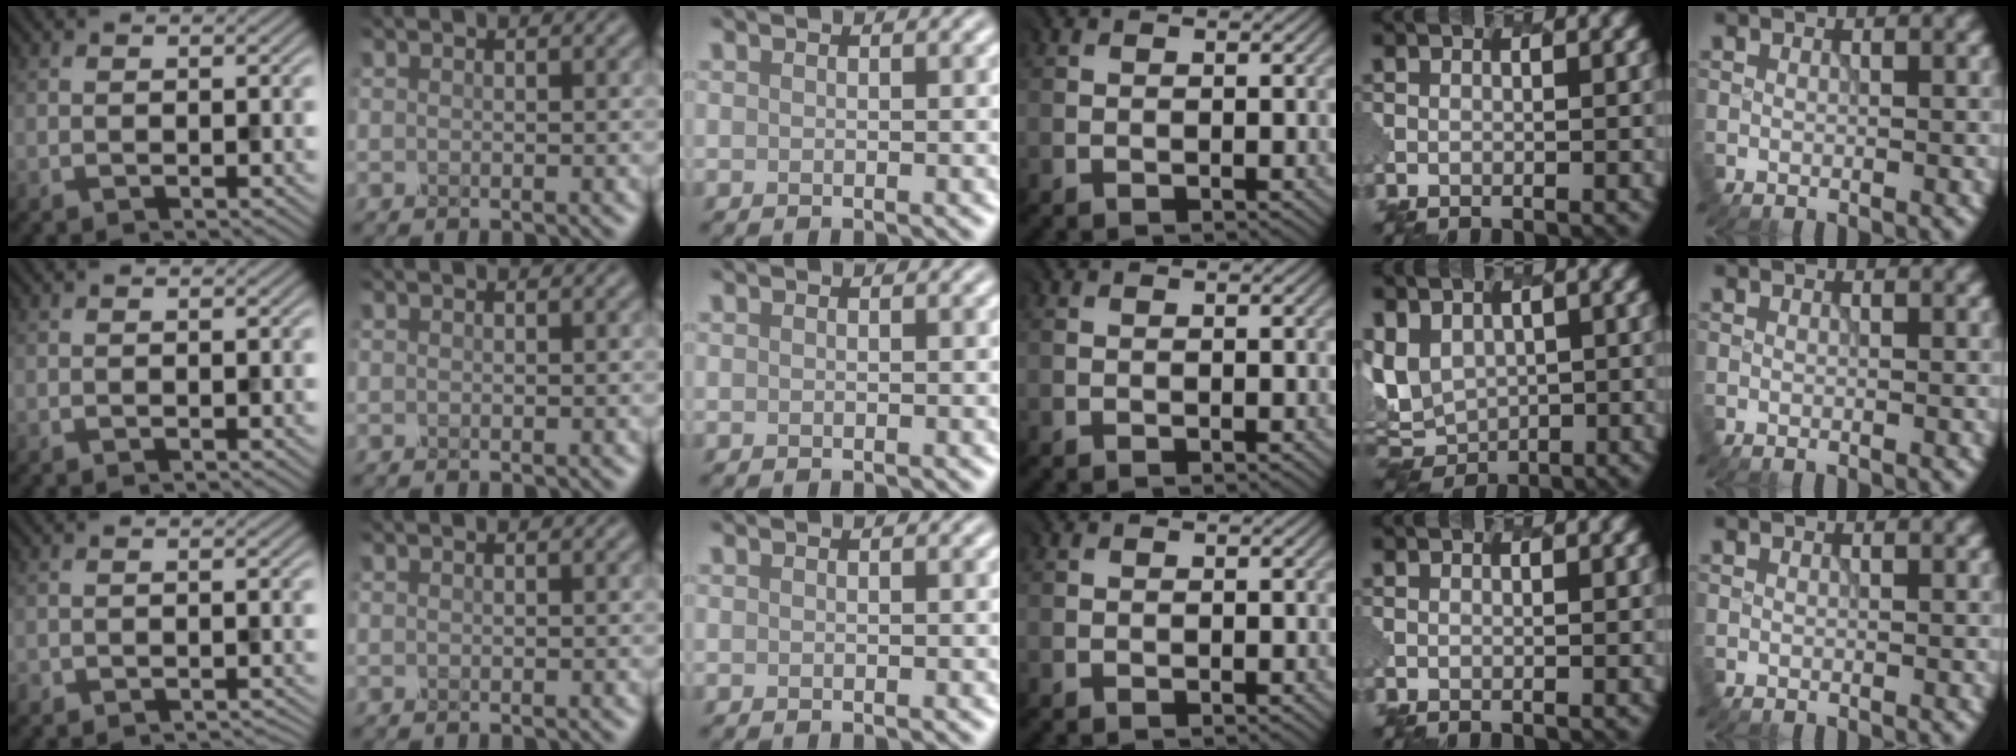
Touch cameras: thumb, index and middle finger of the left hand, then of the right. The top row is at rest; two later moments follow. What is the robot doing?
{"motion": "dispense", "object": "pipette"}